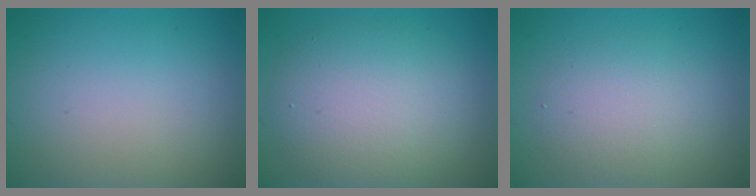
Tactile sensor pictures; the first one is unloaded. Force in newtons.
{"total": 6.8, "press": 6.8, "slide": 0.4}
{"total": 3.6, "press": 3.6, "slide": 0.1}